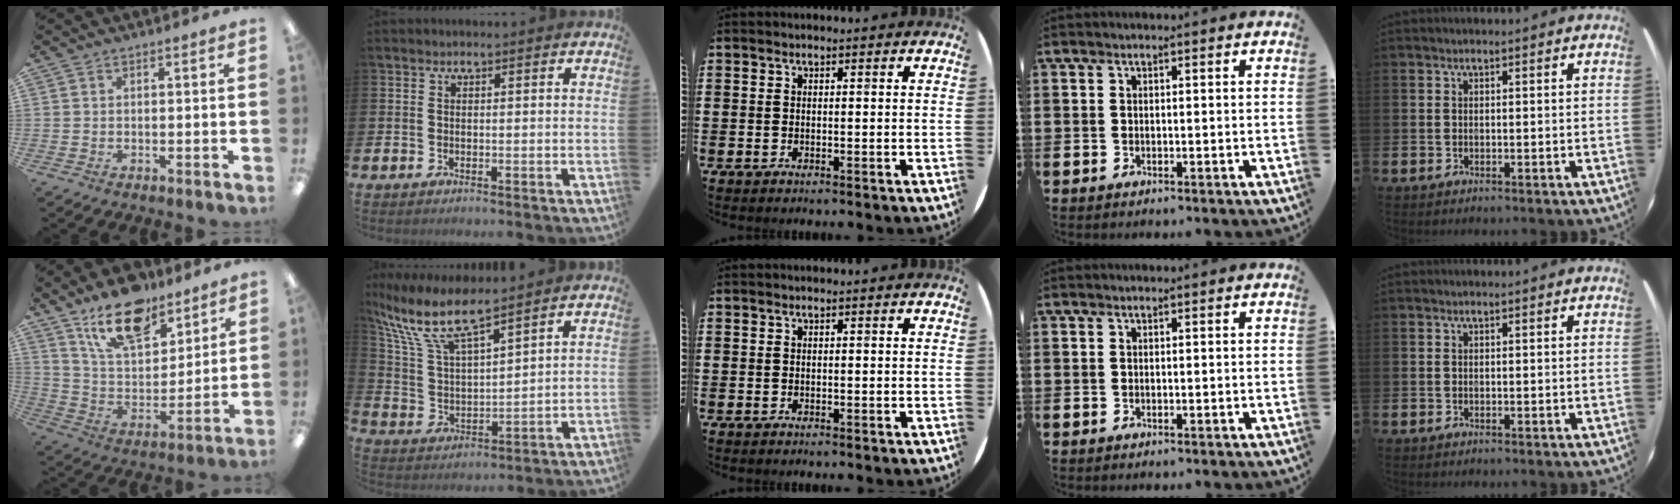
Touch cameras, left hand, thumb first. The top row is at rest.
{"thumb": {"total": 16.8, "force": [12.3, 7.9, 8.4], "torque": [-0.143, -0.062, 0.220]}, "index": {"total": 9.5, "force": [8.0, 1.8, 4.9], "torque": [-0.133, -0.036, 0.139]}}